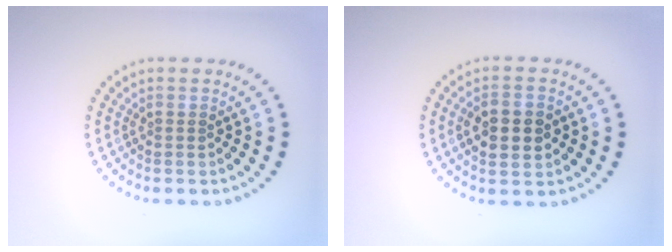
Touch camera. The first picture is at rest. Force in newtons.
{"total": 4.4, "press": 4.4, "slide": 0.2}